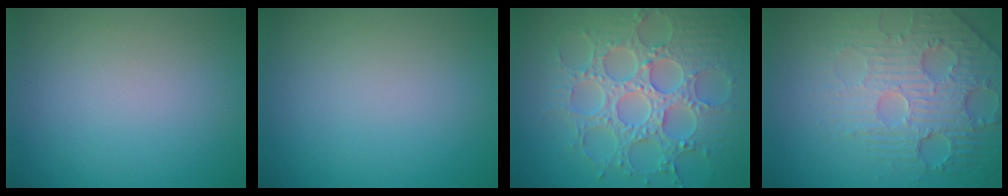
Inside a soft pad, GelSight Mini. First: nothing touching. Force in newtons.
{"total": 0.0}
{"total": 8.5, "press": 6.5, "slide": 5.4}
{"total": 4.7, "press": 4.4, "slide": 1.7}